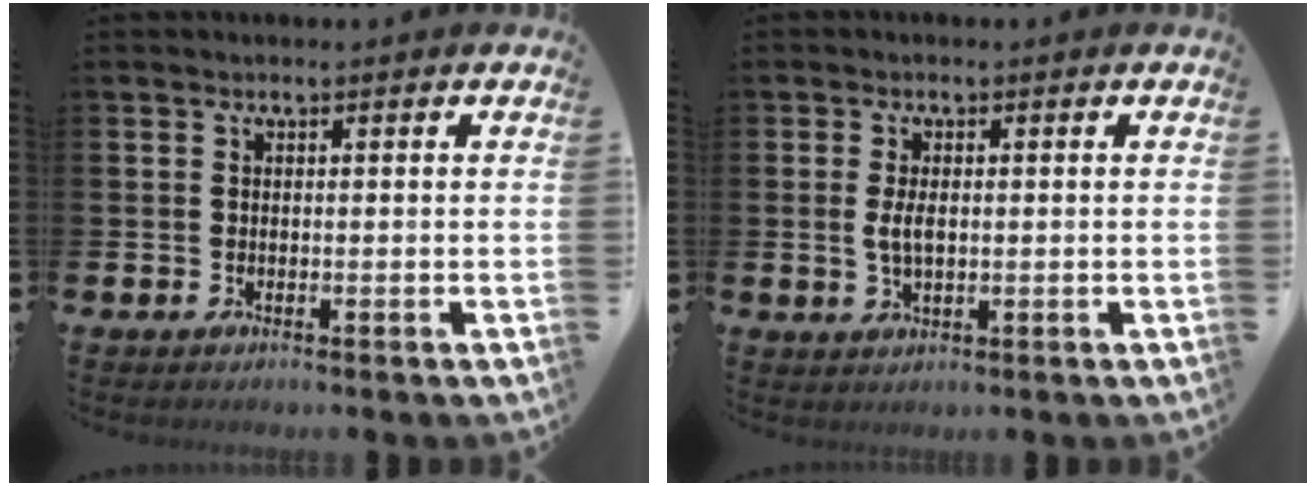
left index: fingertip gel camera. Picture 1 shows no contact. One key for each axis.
{"total": 2.8, "fx": 0.2, "fy": 1.3, "fz": 2.5, "tx": -0.036, "ty": 0.000, "tz": -0.001}